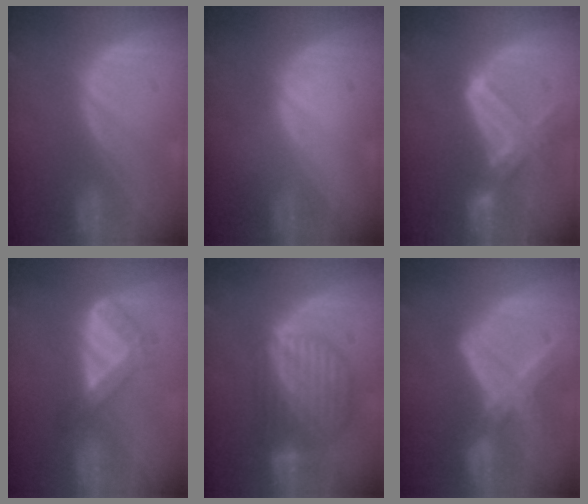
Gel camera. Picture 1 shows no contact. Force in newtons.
{"total": 0.0}
{"total": 6.7, "press": 6.6, "slide": 1.3}
{"total": 5.6, "press": 4.7, "slide": 3.0}
{"total": 8.9, "press": 7.8, "slide": 4.4}
{"total": 8.2, "press": 7.1, "slide": 4.1}